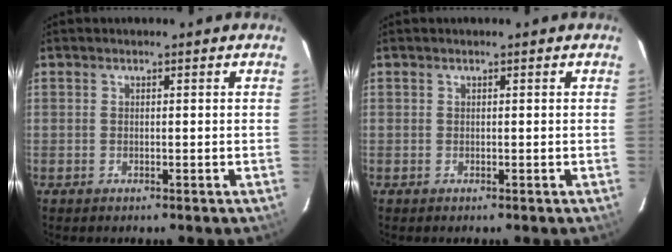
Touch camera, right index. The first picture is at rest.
{"total": 0.0}